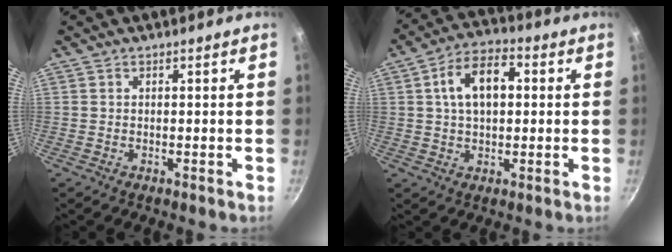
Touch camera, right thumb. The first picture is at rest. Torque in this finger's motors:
{"motor_torque": [-0.88, 1.17, 0.73, 0.24, 0.09]}